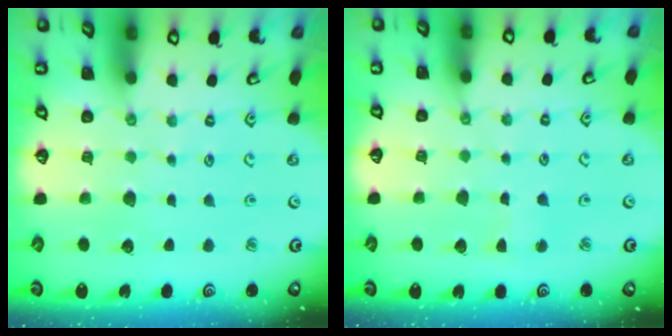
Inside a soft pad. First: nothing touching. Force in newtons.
{"total": 2.1, "press": 2.1, "slide": 0.5}